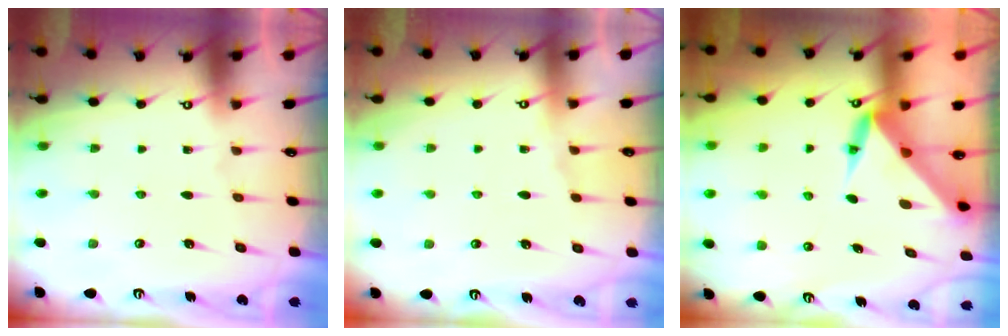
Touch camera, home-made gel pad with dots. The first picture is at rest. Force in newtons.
{"total": 3.5, "press": 3.4, "slide": 0.7}
{"total": 3.8, "press": 3.8, "slide": 0.2}